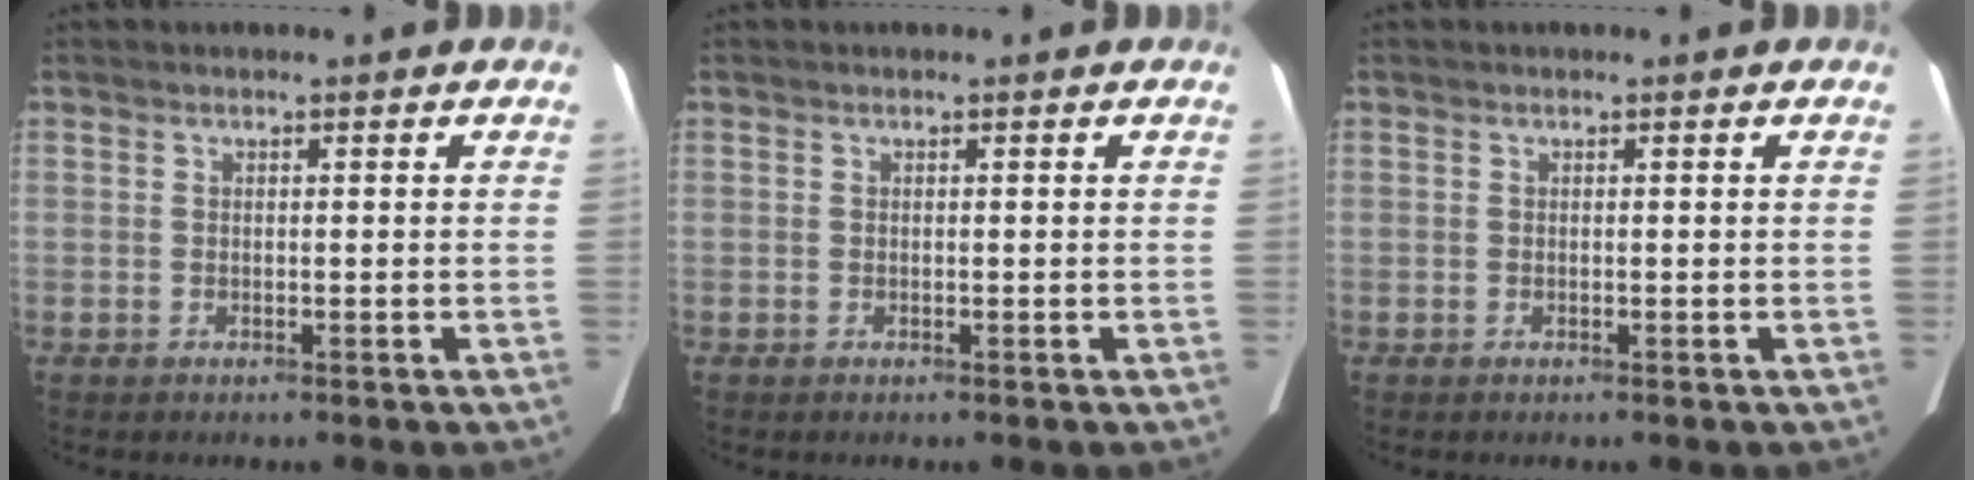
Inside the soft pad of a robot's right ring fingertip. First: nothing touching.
{"total": 0.0}
{"total": 0.0}